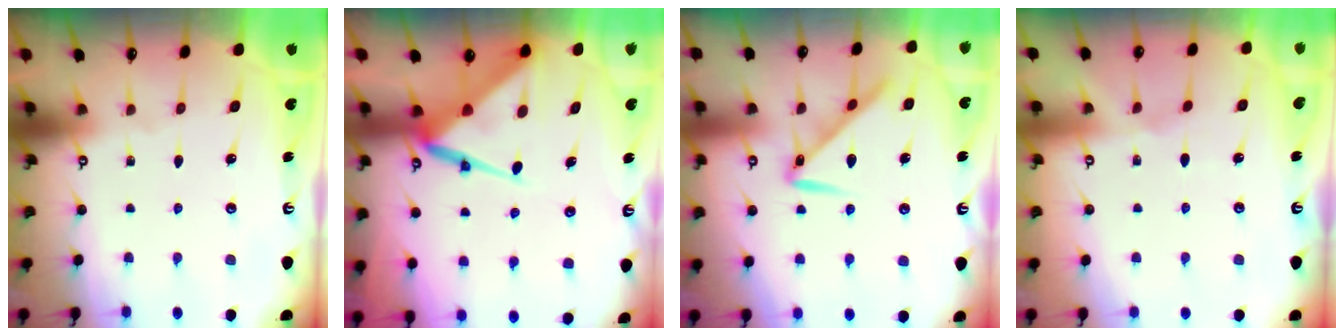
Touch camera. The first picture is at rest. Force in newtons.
{"total": 10.1, "press": 10.0, "slide": 1.0}
{"total": 10.5, "press": 10.5, "slide": 0.5}
{"total": 3.1, "press": 3.0, "slide": 0.5}